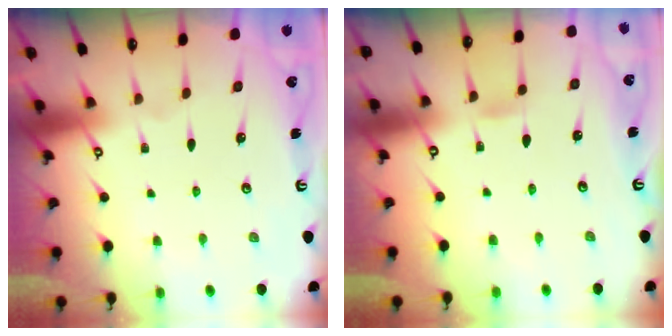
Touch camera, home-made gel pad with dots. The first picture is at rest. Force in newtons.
{"total": 2.8, "press": 2.8, "slide": 0.2}